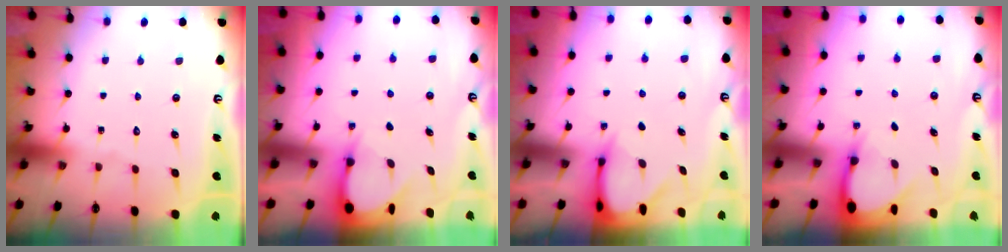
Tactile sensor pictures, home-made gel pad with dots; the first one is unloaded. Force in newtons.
{"total": 3.3, "press": 3.3, "slide": 0.4}
{"total": 3.3, "press": 3.3, "slide": 0.3}
{"total": 3.6, "press": 3.6, "slide": 0.2}